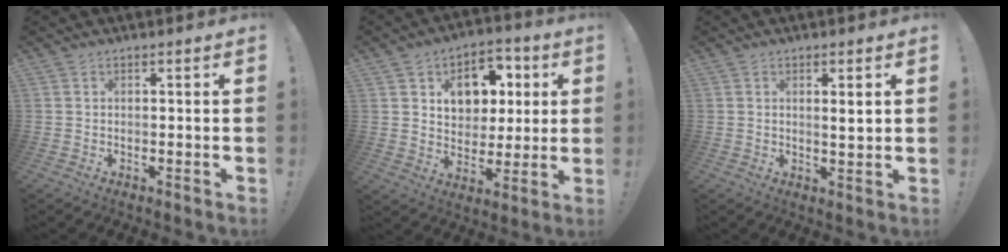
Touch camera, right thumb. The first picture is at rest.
{"total": 12.0, "force": [4.2, 9.6, 5.8], "torque": [-0.067, -0.019, 0.083]}
{"total": 3.0, "force": [1.1, 0.2, 2.8], "torque": [-0.039, -0.010, 0.014]}